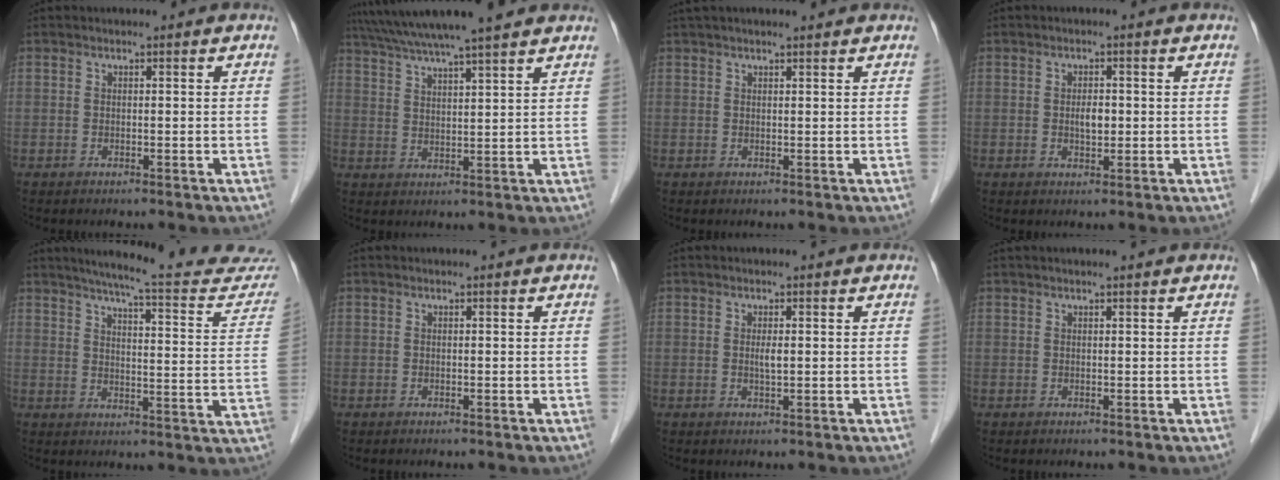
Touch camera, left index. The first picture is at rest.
{"total": 14.1, "force": [12.2, -0.1, 7.1], "torque": [-0.128, 0.036, 0.180]}
{"total": 5.4, "force": [4.7, 0.4, 2.7], "torque": [-0.041, 0.035, 0.069]}
{"total": 2.2, "force": [0.0, 1.0, 2.0], "torque": [-0.037, 0.001, 0.001]}
{"total": 21.1, "force": [19.3, 1.9, 8.2], "torque": [-0.100, -0.045, 0.230]}
{"total": 0.0}
{"total": 1.4, "force": [0.2, 0.2, 1.3], "torque": [-0.029, -0.001, 0.004]}
{"total": 1.9, "force": [1.6, 0.0, 1.1], "torque": [-0.012, 0.021, 0.025]}